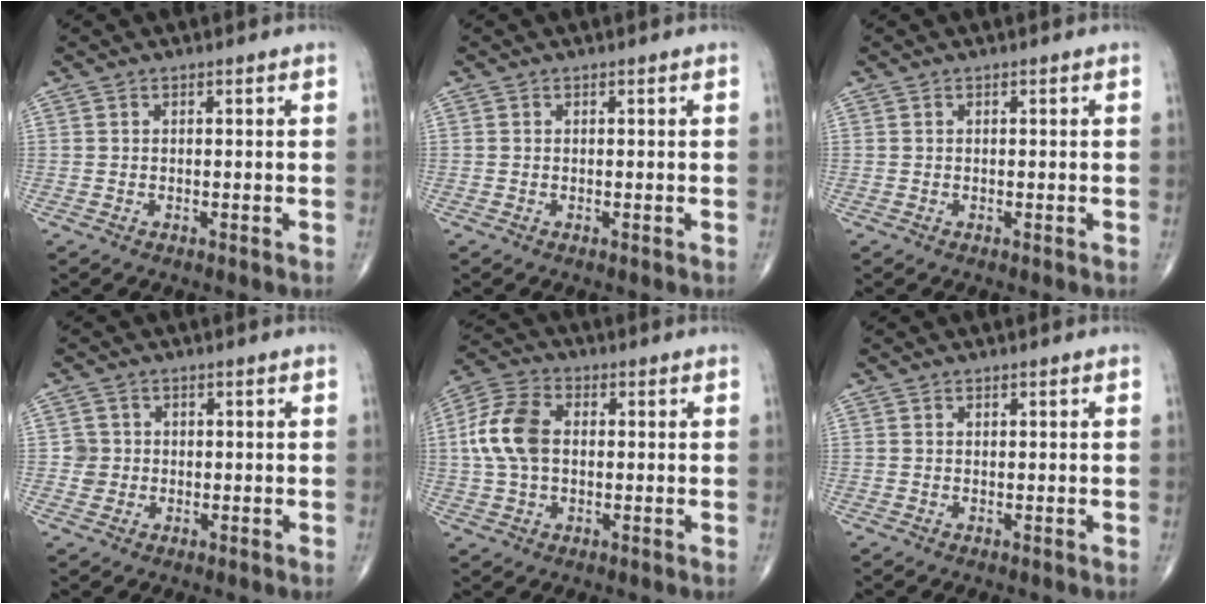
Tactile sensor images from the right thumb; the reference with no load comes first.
{"total": 0.0}
{"total": 0.0}
{"total": 2.6, "force": [0.0, 2.6, 0.1], "torque": [0.020, 0.007, -0.003]}
{"total": 10.6, "force": [0.8, 6.9, 8.0], "torque": [-0.169, 0.020, 0.010]}
{"total": 0.0}